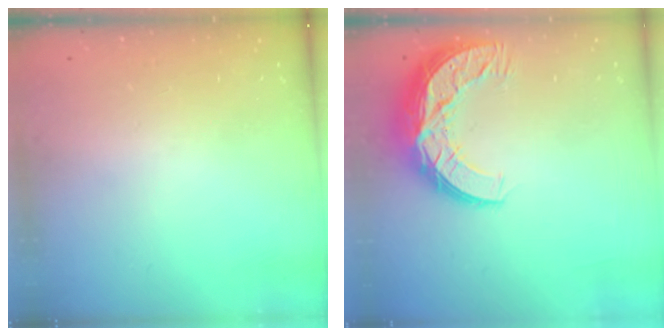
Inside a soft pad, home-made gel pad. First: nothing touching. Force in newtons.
{"total": 13.5, "press": 13.5, "slide": 0.8}